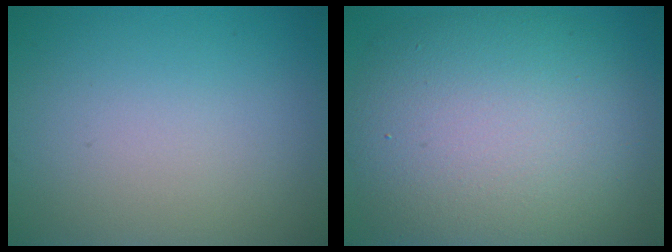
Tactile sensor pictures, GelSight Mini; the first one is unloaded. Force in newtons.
{"total": 11.4, "press": 11.4, "slide": 0.6}